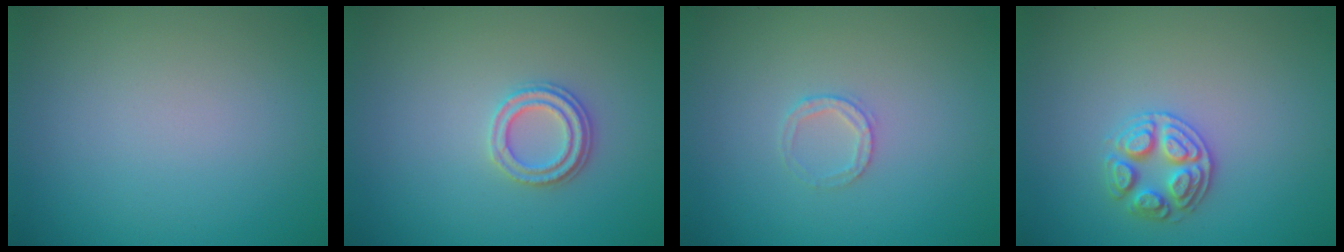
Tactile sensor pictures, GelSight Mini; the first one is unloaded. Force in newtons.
{"total": 2.3, "press": 2.2, "slide": 0.8}
{"total": 1.4, "press": 1.3, "slide": 0.2}
{"total": 2.7, "press": 2.7, "slide": 0.5}